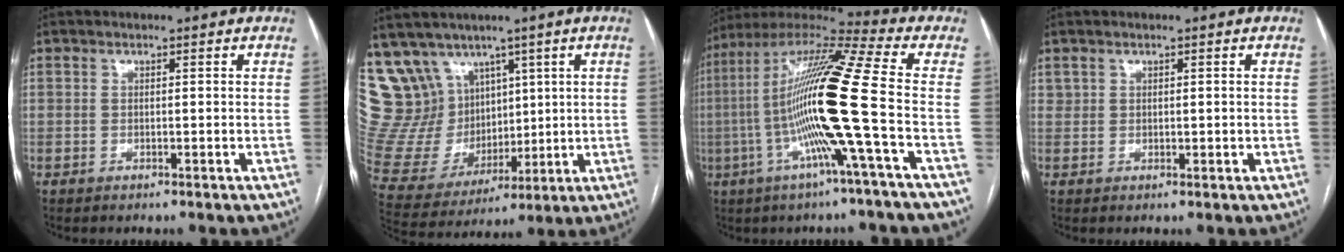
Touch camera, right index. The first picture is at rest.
{"total": 19.5, "force": [10.3, 14.9, 7.3], "torque": [-0.186, 0.067, 0.228]}
{"total": 18.5, "force": [-3.3, -1.4, 18.2], "torque": [-0.345, 0.004, -0.080]}
{"total": 1.4, "force": [0.6, 1.0, 0.8], "torque": [-0.016, 0.004, 0.019]}